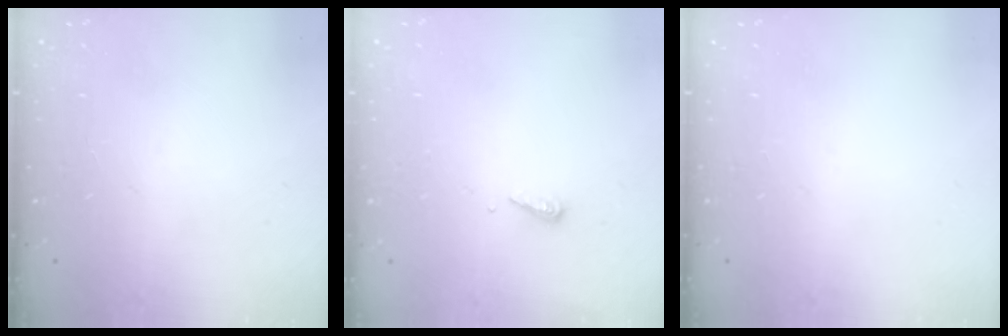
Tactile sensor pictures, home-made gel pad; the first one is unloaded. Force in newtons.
{"total": 4.8, "press": 4.8, "slide": 0.5}
{"total": 0.0}